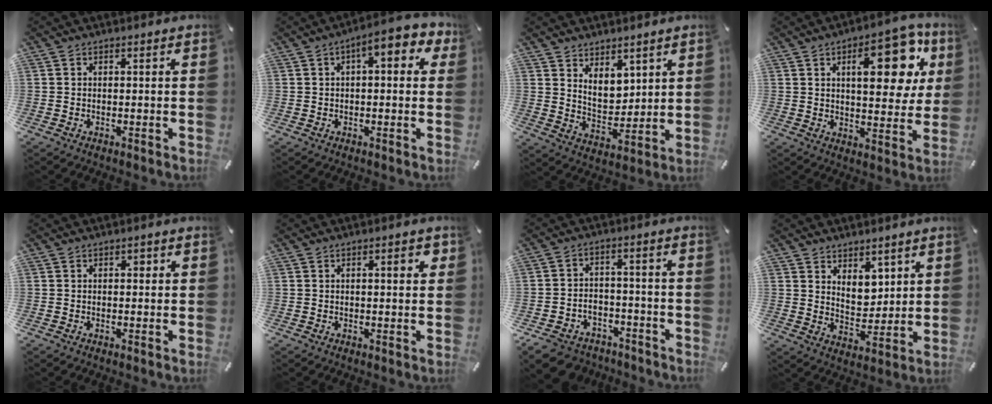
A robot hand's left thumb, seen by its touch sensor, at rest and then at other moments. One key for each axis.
{"total": 7.7, "fx": 2.9, "fy": 2.9, "fz": 6.6, "tx": -0.088, "ty": -0.014, "tz": 0.041}
{"total": 6.9, "fx": 4.9, "fy": 4.6, "fz": 1.7, "tx": -0.034, "ty": -0.031, "tz": 0.092}
{"total": 18.9, "fx": 7.1, "fy": 8.5, "fz": 15.3, "tx": -0.207, "ty": -0.014, "tz": 0.108}
{"total": 1.2, "fx": 0.4, "fy": 0.8, "fz": 0.8, "tx": -0.009, "ty": 0.002, "tz": 0.003}
{"total": 2.7, "fx": 0.9, "fy": 0.8, "fz": 2.3, "tx": -0.031, "ty": 0.000, "tz": 0.009}
{"total": 7.9, "fx": -5.9, "fy": 4.6, "fz": 2.4, "tx": -0.041, "ty": 0.036, "tz": -0.110}
{"total": 6.5, "fx": 4.6, "fy": 4.4, "fz": 1.5, "tx": -0.020, "ty": -0.029, "tz": 0.084}